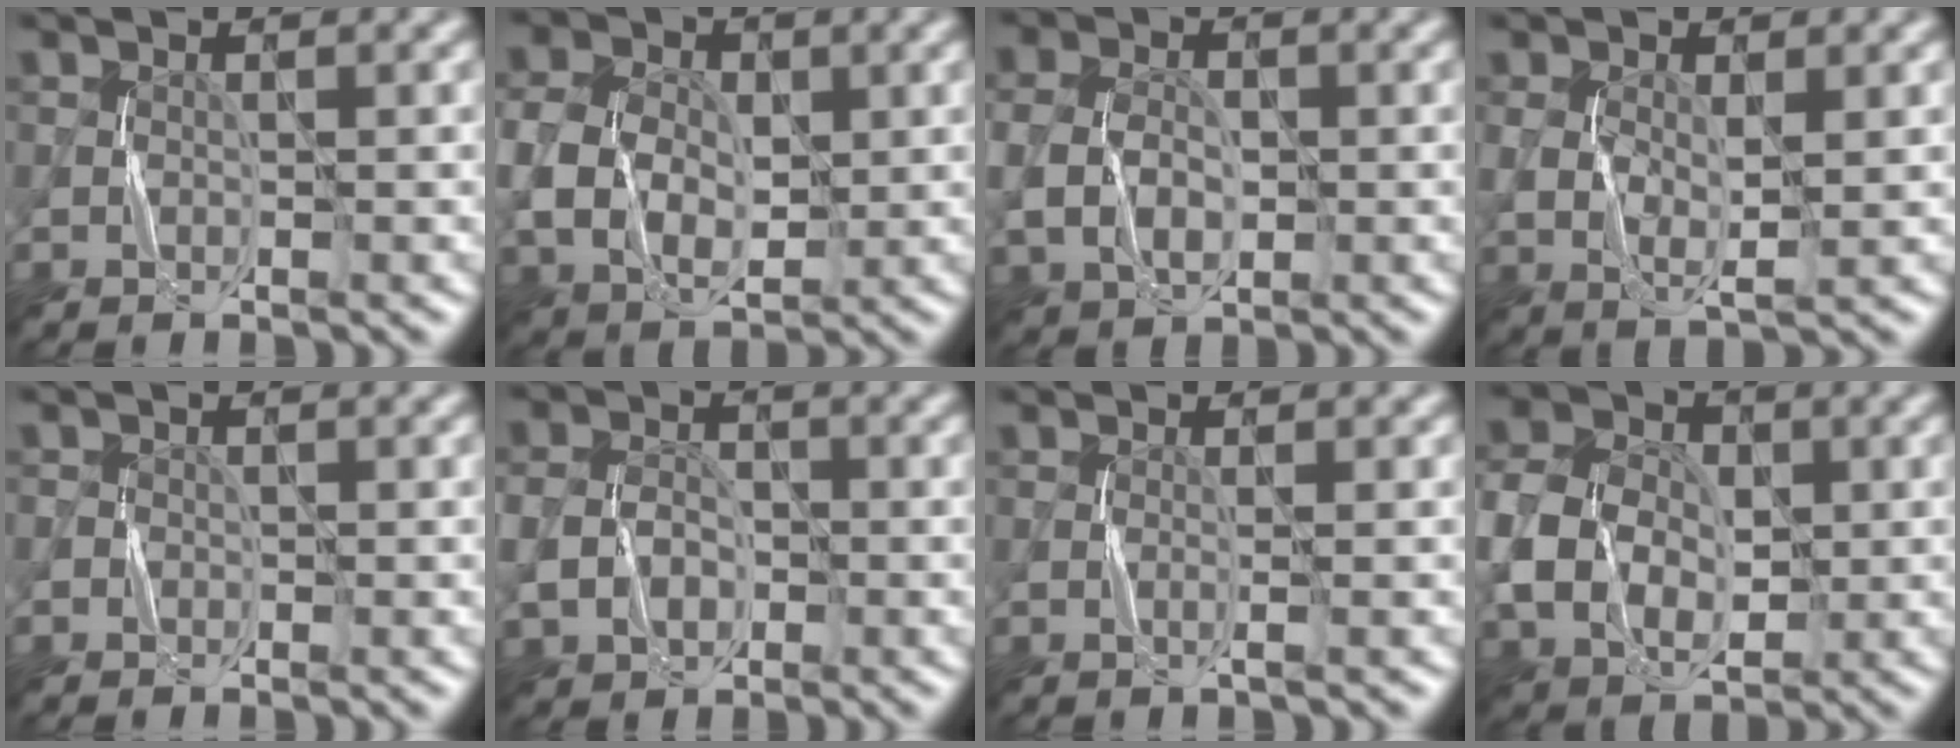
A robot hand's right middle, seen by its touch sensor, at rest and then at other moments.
{"total": 6.7, "force": [0.3, 5.0, 4.3], "torque": [-0.107, 0.000, 0.011]}
{"total": 3.9, "force": [-0.2, 2.9, 2.6], "torque": [-0.058, 0.000, -0.005]}
{"total": 3.1, "force": [0.5, 1.7, 2.6], "torque": [-0.051, -0.002, 0.013]}
{"total": 0.5, "force": [-0.2, 0.5, -0.1], "torque": [0.008, 0.002, -0.006]}
{"total": 3.1, "force": [-0.5, 2.5, 1.7], "torque": [-0.033, -0.001, -0.011]}
{"total": 0.6, "force": [0.1, 0.0, 0.6], "torque": [-0.009, -0.003, -0.002]}
{"total": 7.7, "force": [-0.3, 6.0, 4.9], "torque": [-0.116, 0.006, -0.012]}